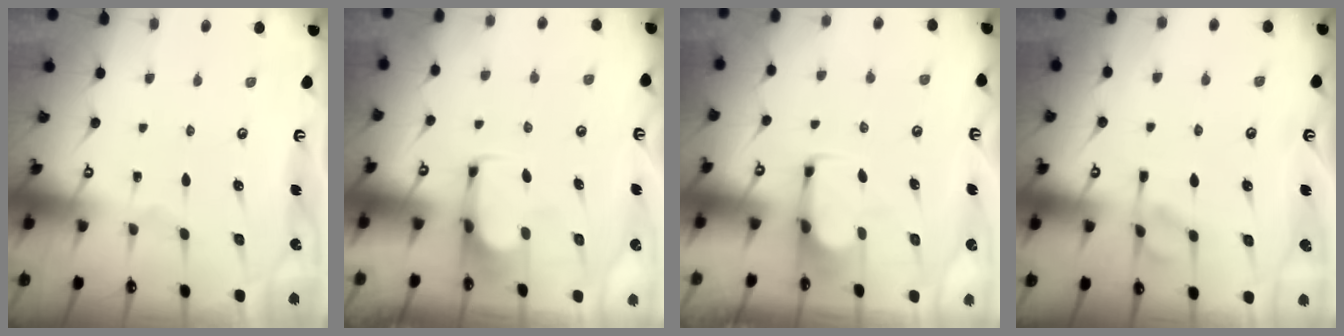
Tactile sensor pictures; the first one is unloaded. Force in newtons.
{"total": 0.8, "press": 0.1, "slide": 0.8}
{"total": 2.5, "press": 2.4, "slide": 0.8}
{"total": 5.4, "press": 5.3, "slide": 0.7}